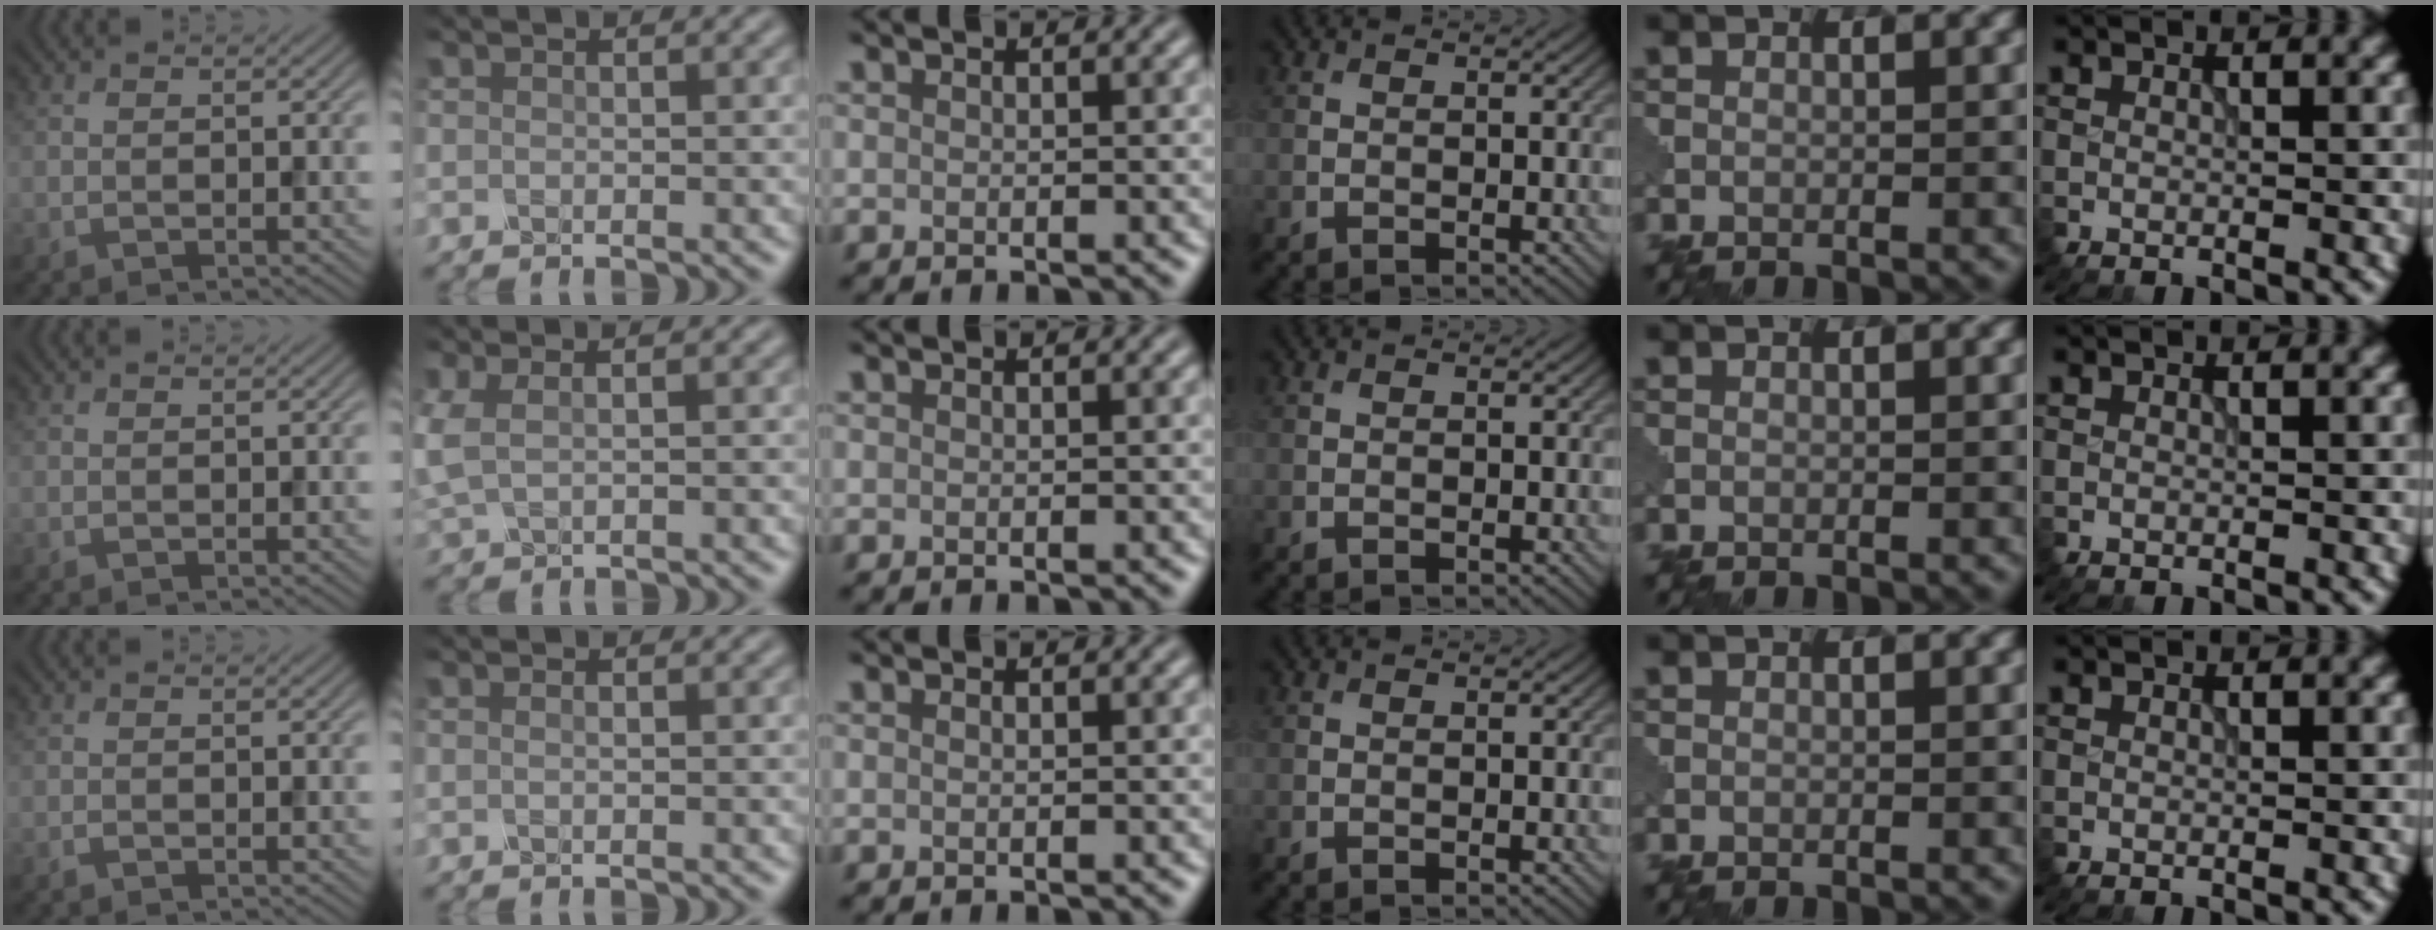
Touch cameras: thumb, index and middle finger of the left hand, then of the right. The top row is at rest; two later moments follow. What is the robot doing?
{"motion": "squeeze", "object": "clothespin"}